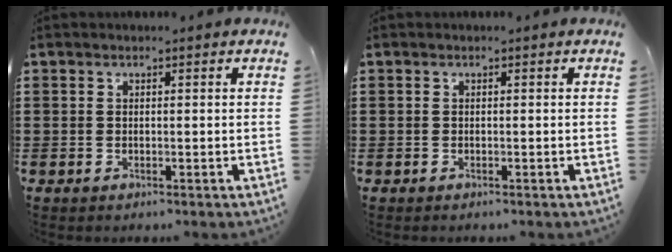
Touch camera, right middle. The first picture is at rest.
{"total": 0.0}